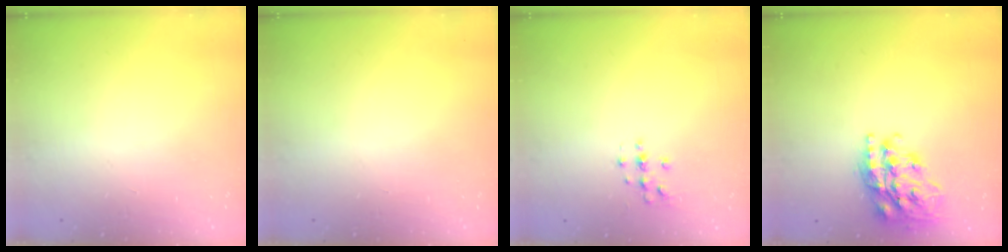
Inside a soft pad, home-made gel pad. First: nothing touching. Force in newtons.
{"total": 0.0}
{"total": 2.0, "press": 2.0, "slide": 0.2}
{"total": 21.4, "press": 21.4, "slide": 1.6}